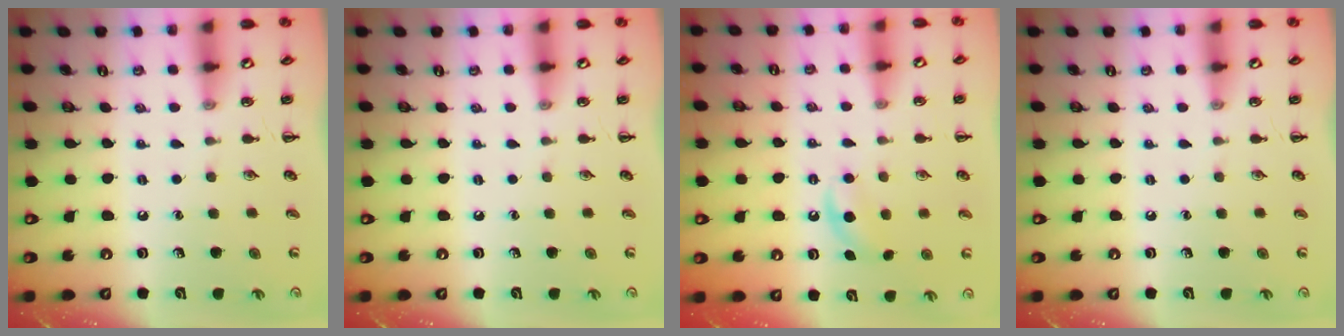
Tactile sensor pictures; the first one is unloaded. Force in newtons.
{"total": 0.0}
{"total": 4.6, "press": 4.4, "slide": 1.5}
{"total": 0.0}